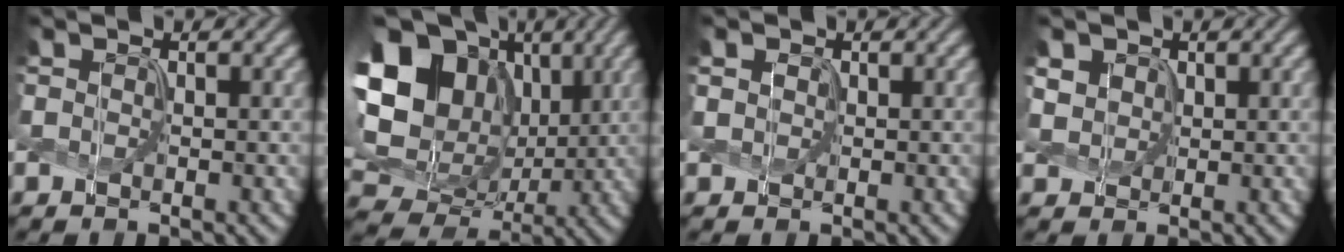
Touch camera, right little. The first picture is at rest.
{"total": 19.8, "force": [5.8, 15.8, 10.4], "torque": [-0.252, 0.046, 0.100]}
{"total": 1.0, "force": [0.5, 0.8, 0.3], "torque": [-0.010, 0.003, 0.007]}
{"total": 3.0, "force": [1.6, 2.2, 1.2], "torque": [-0.050, 0.006, 0.041]}